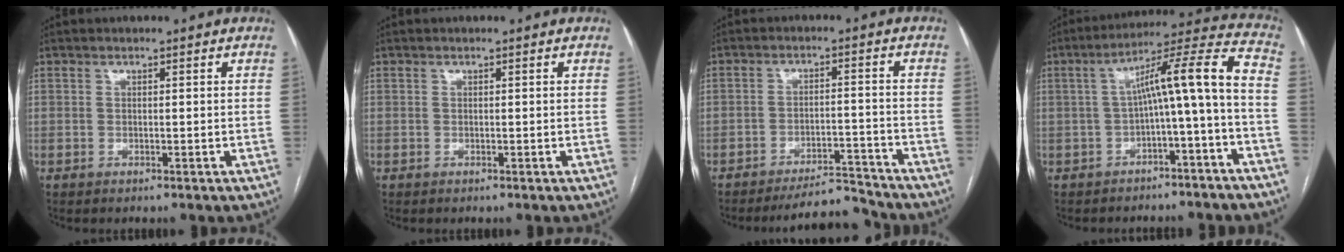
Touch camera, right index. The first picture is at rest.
{"total": 0.0}
{"total": 6.5, "force": [-6.4, 0.6, 0.4], "torque": [0.002, 0.015, -0.102]}
{"total": 11.6, "force": [-2.5, 0.1, 11.3], "torque": [-0.163, 0.045, -0.036]}